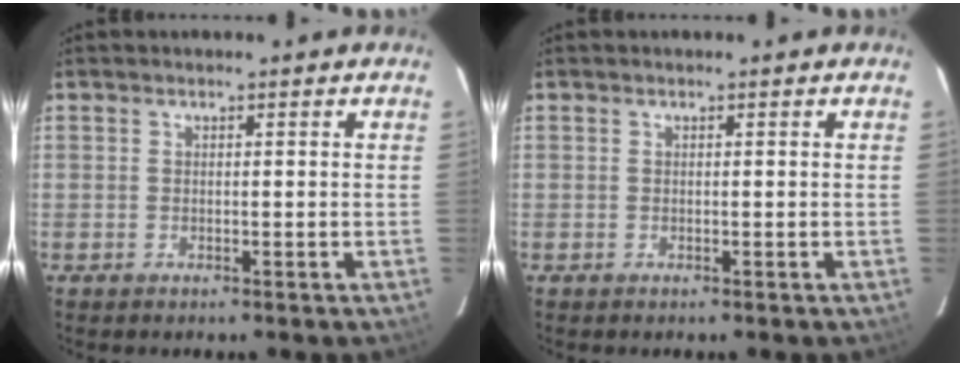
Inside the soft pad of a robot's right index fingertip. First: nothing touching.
{"total": 0.0}